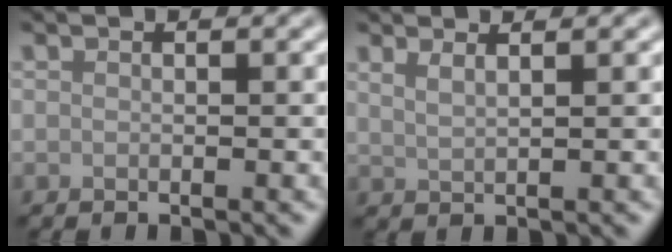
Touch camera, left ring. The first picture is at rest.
{"total": 2.2, "force": [1.5, 0.8, 1.3], "torque": [-0.013, 0.004, 0.015]}